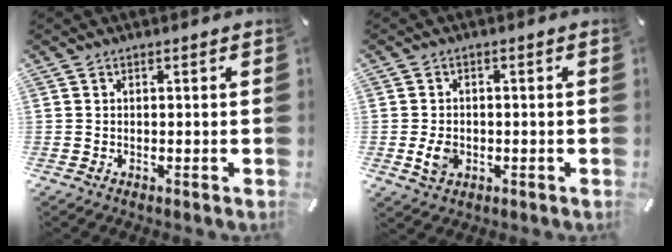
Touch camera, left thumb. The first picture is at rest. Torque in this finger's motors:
{"motor_torque": [0.52, 1.52, 0.22, -0.12, 0.04]}